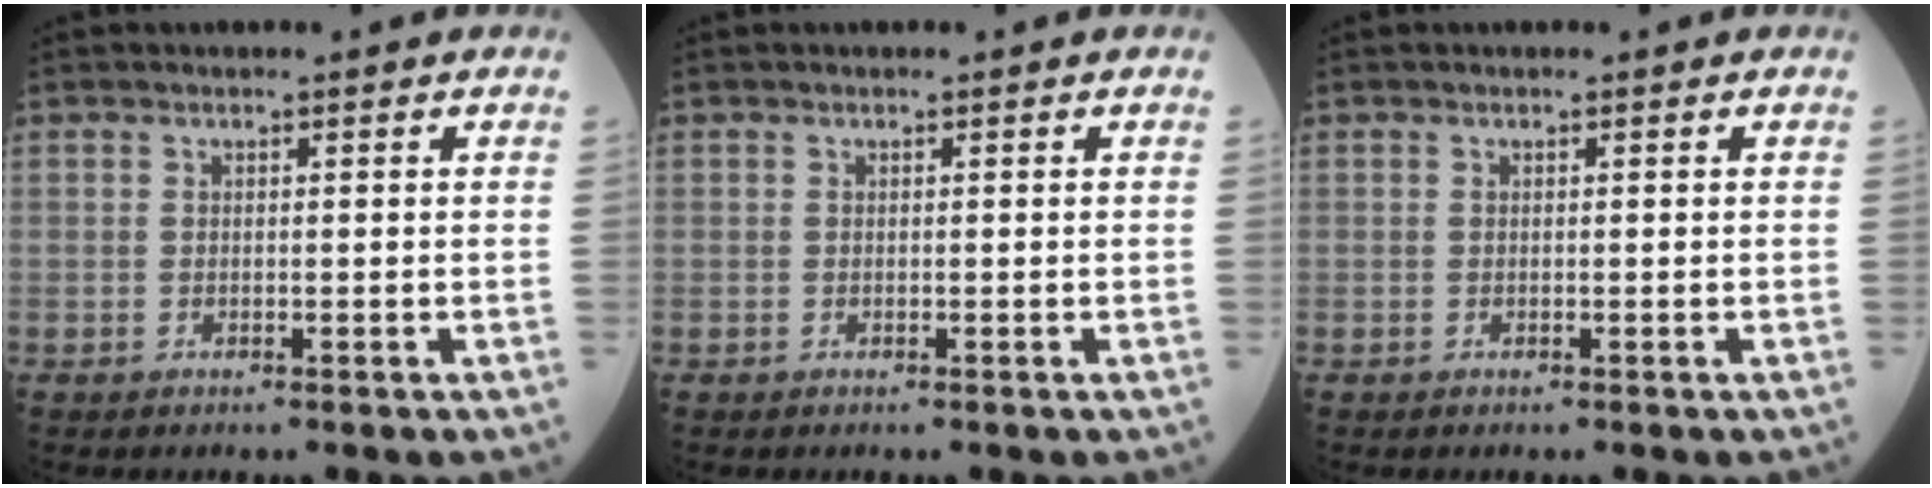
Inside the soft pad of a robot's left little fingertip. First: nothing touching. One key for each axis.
{"total": 0.0}
{"total": 0.0}